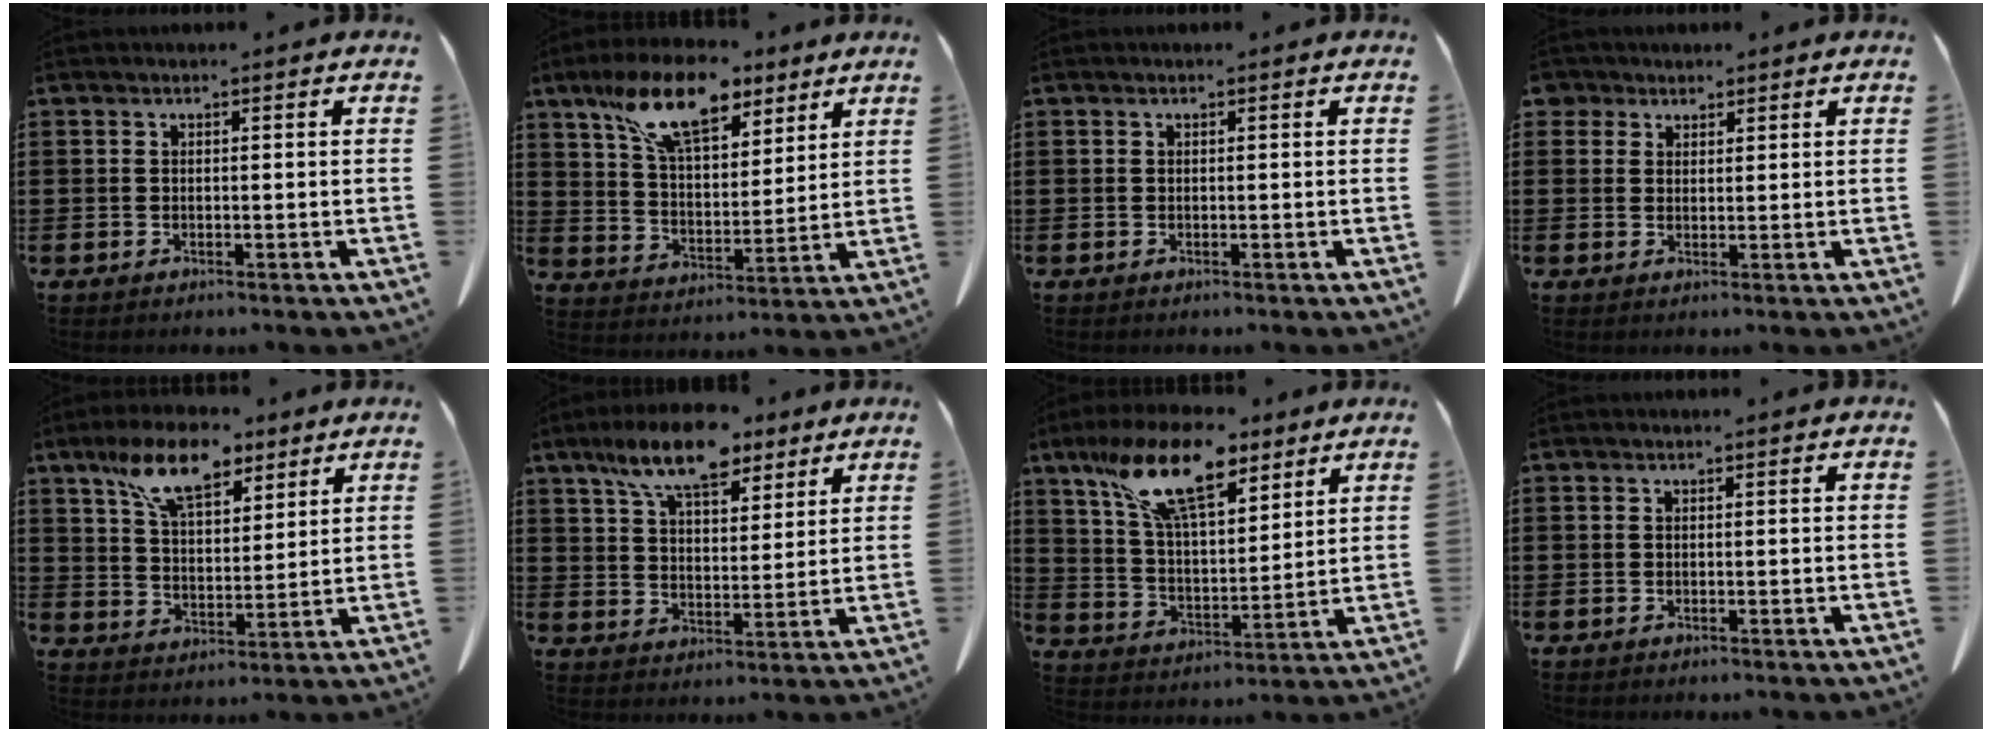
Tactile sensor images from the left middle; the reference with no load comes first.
{"total": 12.6, "force": [8.4, 5.4, 7.7], "torque": [-0.155, -0.015, 0.154]}
{"total": 0.0}
{"total": 2.6, "force": [2.0, 1.6, 0.4], "torque": [-0.010, 0.005, 0.039]}
{"total": 10.5, "force": [7.2, 4.5, 6.2], "torque": [-0.125, -0.012, 0.130]}
{"total": 10.7, "force": [7.9, 3.9, 6.0], "torque": [-0.123, -0.018, 0.143]}
{"total": 15.2, "force": [9.8, 5.5, 10.3], "torque": [-0.219, -0.018, 0.174]}
{"total": 0.0}